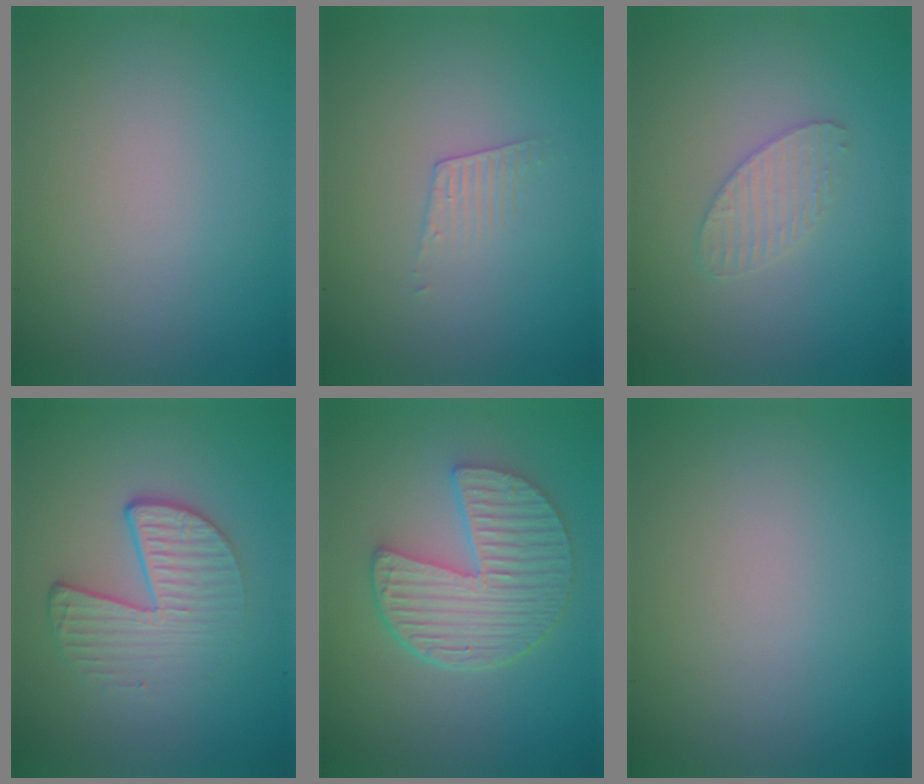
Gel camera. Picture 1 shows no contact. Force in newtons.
{"total": 1.1, "press": 0.2, "slide": 1.1}
{"total": 2.0, "press": 2.0, "slide": 0.1}
{"total": 4.6, "press": 3.0, "slide": 3.5}
{"total": 6.1, "press": 4.8, "slide": 3.8}
{"total": 0.0}